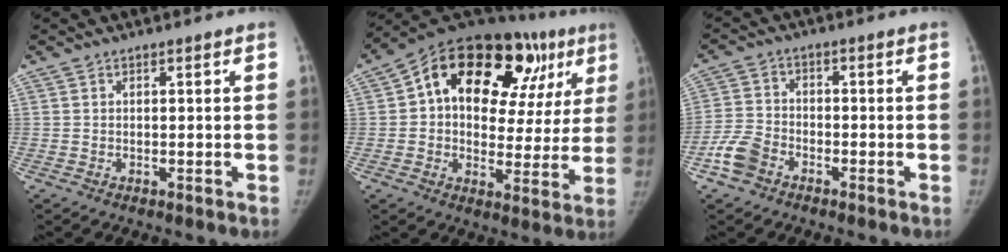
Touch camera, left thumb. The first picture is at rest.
{"total": 26.7, "force": [10.2, 15.5, 19.2], "torque": [-0.239, 0.043, 0.154]}
{"total": 5.8, "force": [-3.5, 3.9, 2.6], "torque": [-0.052, 0.016, -0.074]}